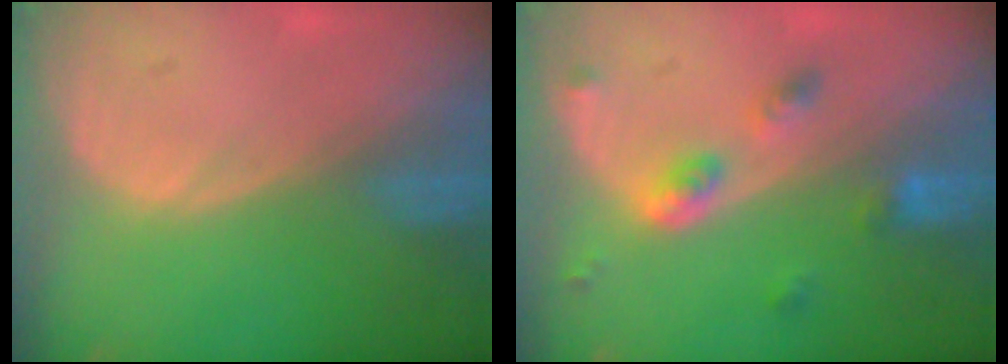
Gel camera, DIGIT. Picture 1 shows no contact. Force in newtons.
{"total": 4.8, "press": 4.4, "slide": 1.8}